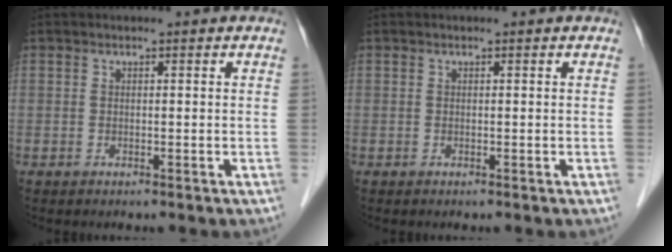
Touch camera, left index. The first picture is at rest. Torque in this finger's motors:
{"motor_torque": [-0.05, 0.10, -0.01, -0.01]}